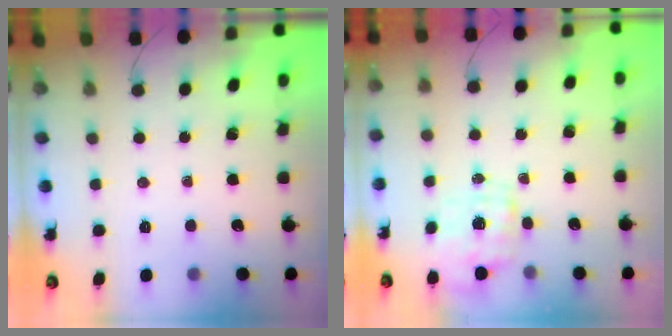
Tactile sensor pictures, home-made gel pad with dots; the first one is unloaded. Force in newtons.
{"total": 1.7, "press": 1.6, "slide": 0.5}